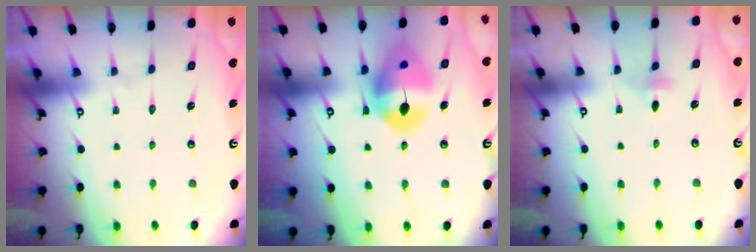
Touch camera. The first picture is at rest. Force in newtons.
{"total": 14.3, "press": 14.2, "slide": 1.4}
{"total": 3.4, "press": 3.2, "slide": 1.1}